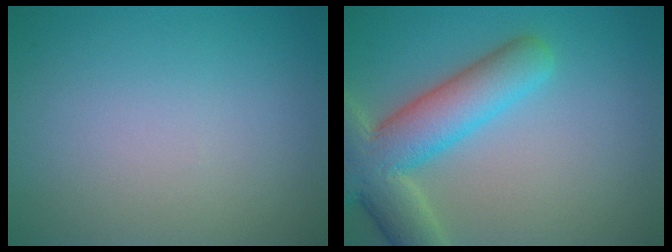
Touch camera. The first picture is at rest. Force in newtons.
{"total": 8.2, "press": 8.2, "slide": 0.6}